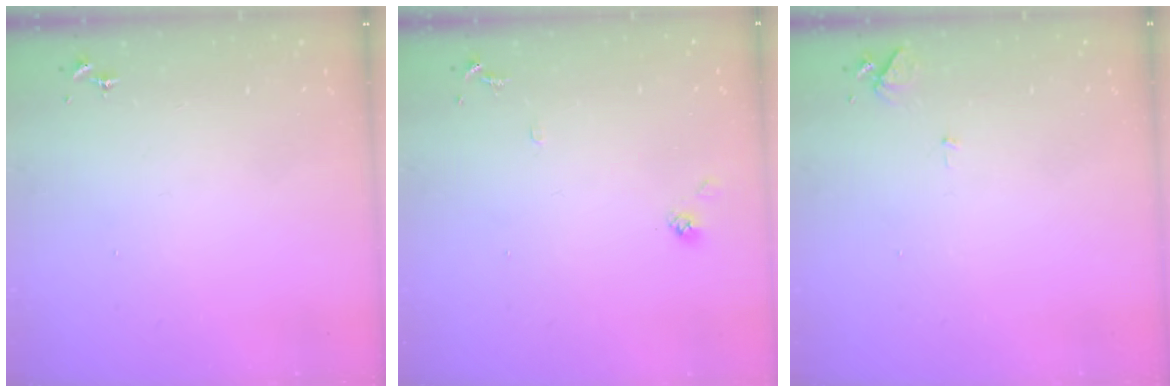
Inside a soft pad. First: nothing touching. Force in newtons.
{"total": 7.8, "press": 7.7, "slide": 0.6}
{"total": 6.1, "press": 6.0, "slide": 0.8}